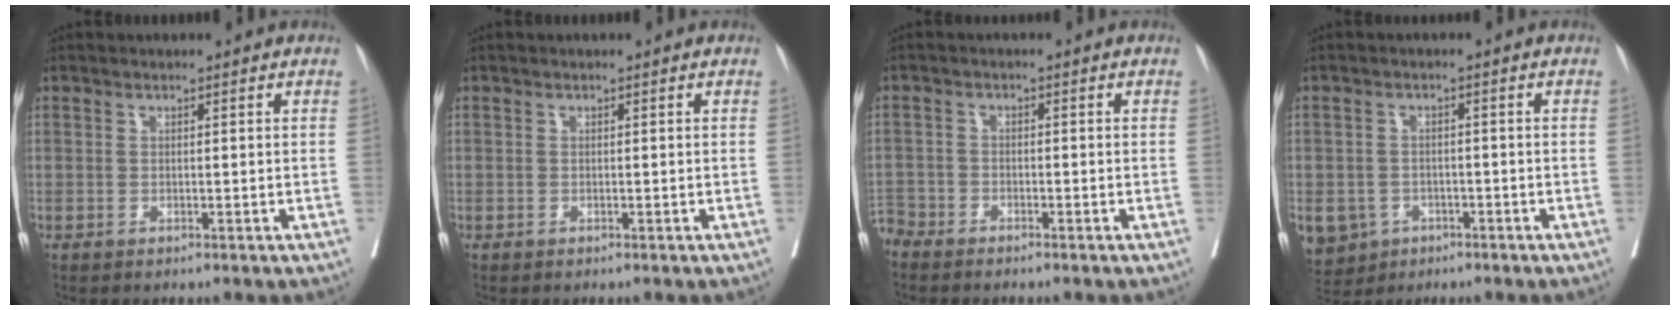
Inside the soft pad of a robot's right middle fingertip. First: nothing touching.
{"total": 0.0}
{"total": 3.3, "force": [-3.2, 0.8, -0.1], "torque": [0.002, -0.007, -0.064]}
{"total": 8.4, "force": [-4.2, 6.9, 2.5], "torque": [-0.068, 0.001, -0.058]}